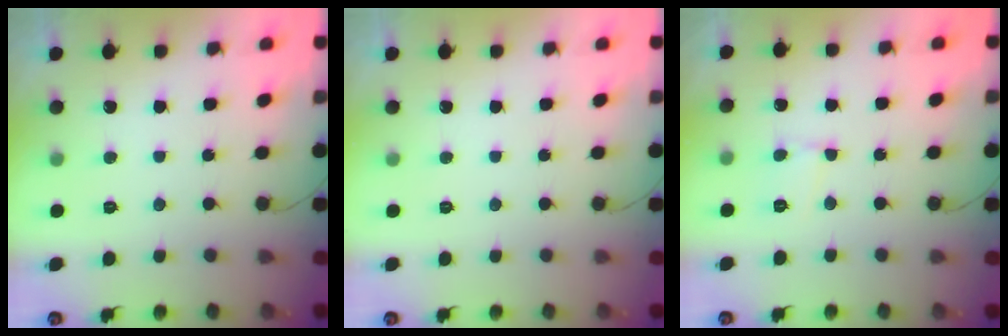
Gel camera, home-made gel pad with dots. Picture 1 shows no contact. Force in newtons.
{"total": 0.0}
{"total": 6.0, "press": 6.0, "slide": 0.5}